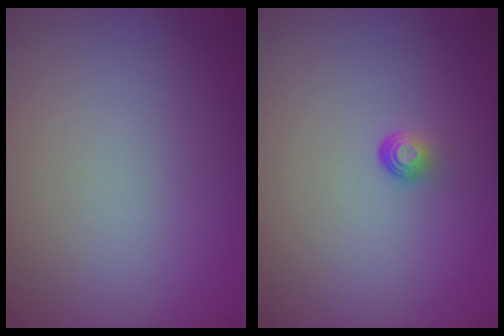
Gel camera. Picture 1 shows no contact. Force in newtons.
{"total": 1.0, "press": 0.6, "slide": 0.8}